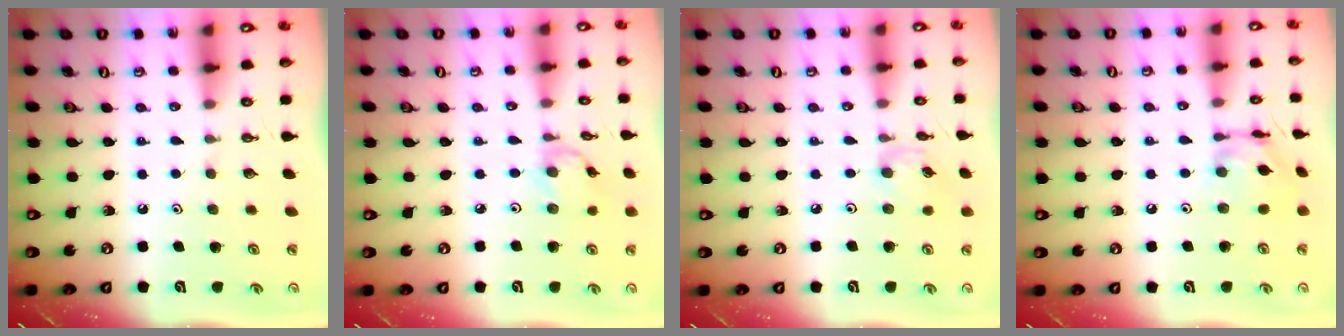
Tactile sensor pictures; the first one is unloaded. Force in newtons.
{"total": 4.8, "press": 4.8, "slide": 0.3}
{"total": 3.3, "press": 3.3, "slide": 0.3}
{"total": 10.6, "press": 10.6, "slide": 0.7}